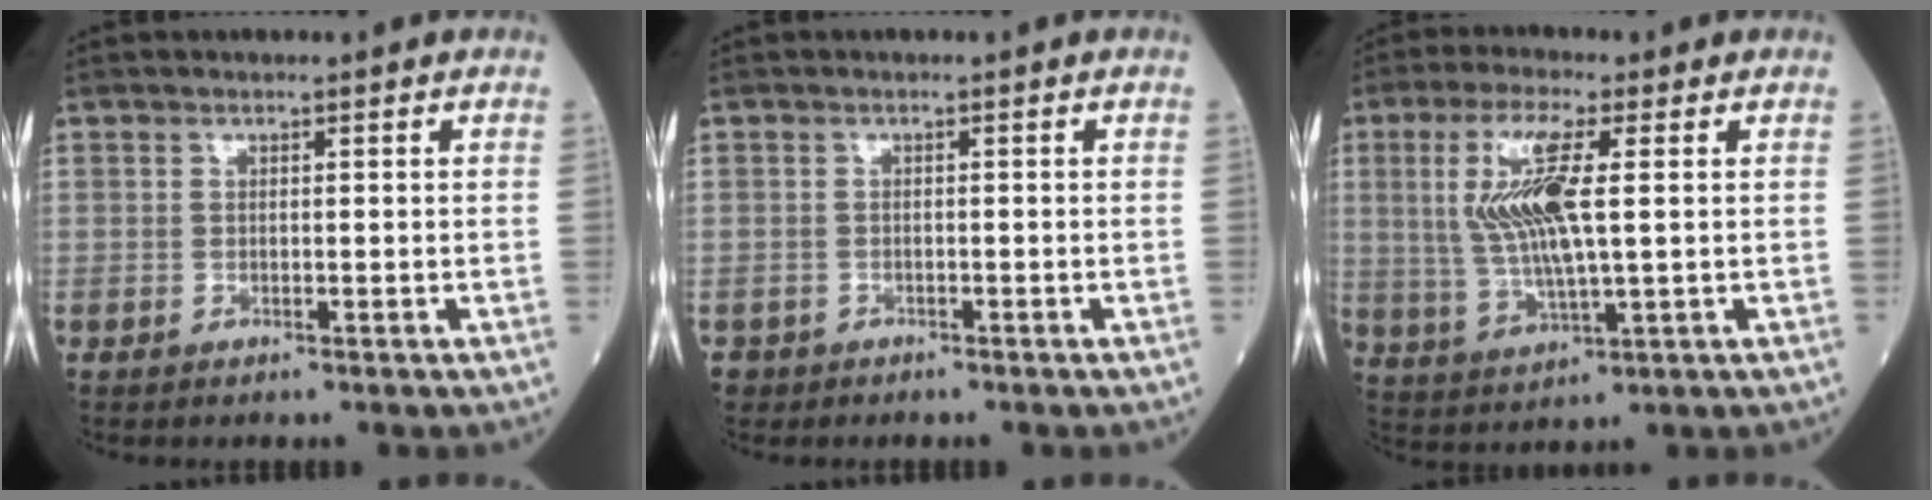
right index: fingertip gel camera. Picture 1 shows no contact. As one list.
[{"total": 1.5, "force": [-1.2, 1.0, -0.1], "torque": [-0.009, 0.001, -0.020]}, {"total": 11.1, "force": [2.1, 1.9, 10.7], "torque": [-0.230, 0.002, 0.042]}]